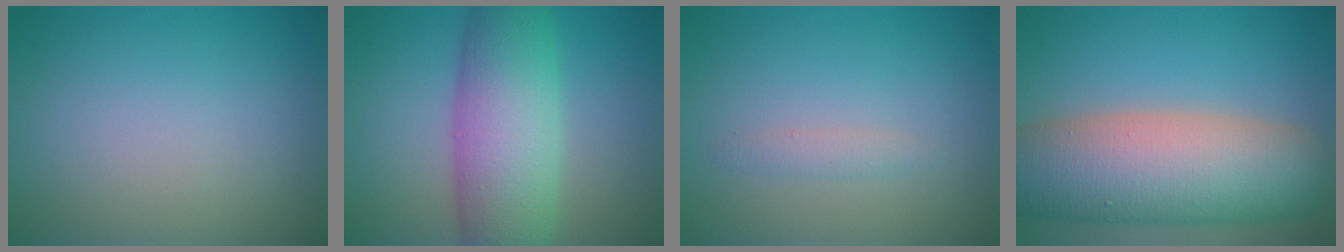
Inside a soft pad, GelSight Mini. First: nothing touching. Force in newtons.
{"total": 8.5, "press": 8.5, "slide": 0.0}
{"total": 1.0, "press": 1.0, "slide": 0.0}
{"total": 11.8, "press": 11.8, "slide": 0.6}